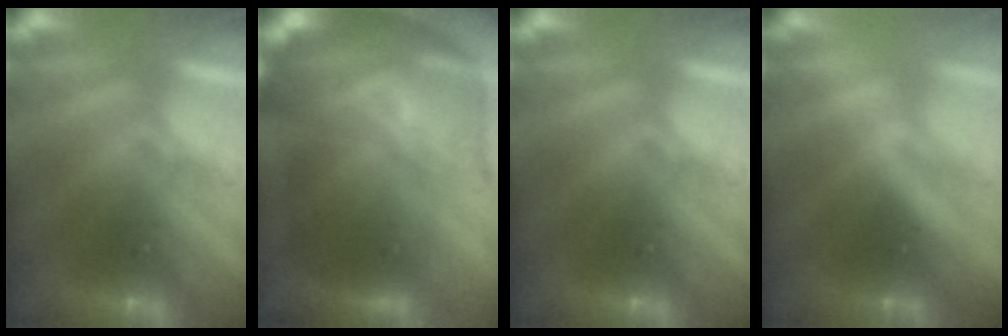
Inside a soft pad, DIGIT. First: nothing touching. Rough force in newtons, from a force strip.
{"total": 11.1}
{"total": 0.0}
{"total": 2.2}